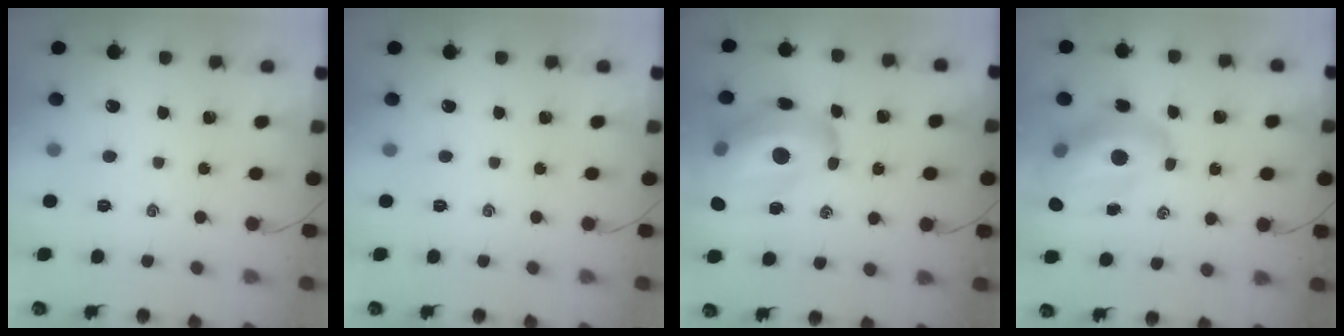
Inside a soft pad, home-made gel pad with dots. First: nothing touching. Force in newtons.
{"total": 0.0}
{"total": 23.2, "press": 22.4, "slide": 5.9}
{"total": 14.8, "press": 14.1, "slide": 4.4}